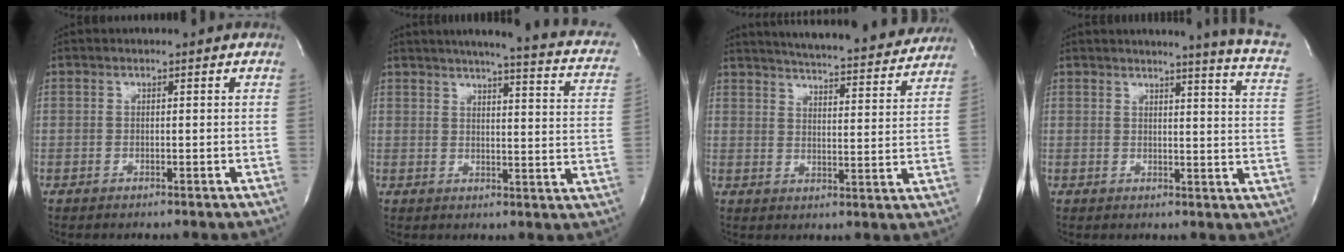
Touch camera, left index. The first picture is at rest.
{"total": 18.3, "force": [14.3, 2.0, 11.2], "torque": [-0.152, -0.016, 0.151]}
{"total": 22.2, "force": [20.6, 2.2, 7.9], "torque": [-0.122, -0.038, 0.260]}
{"total": 11.0, "force": [9.2, -1.4, 6.0], "torque": [-0.080, -0.068, 0.078]}